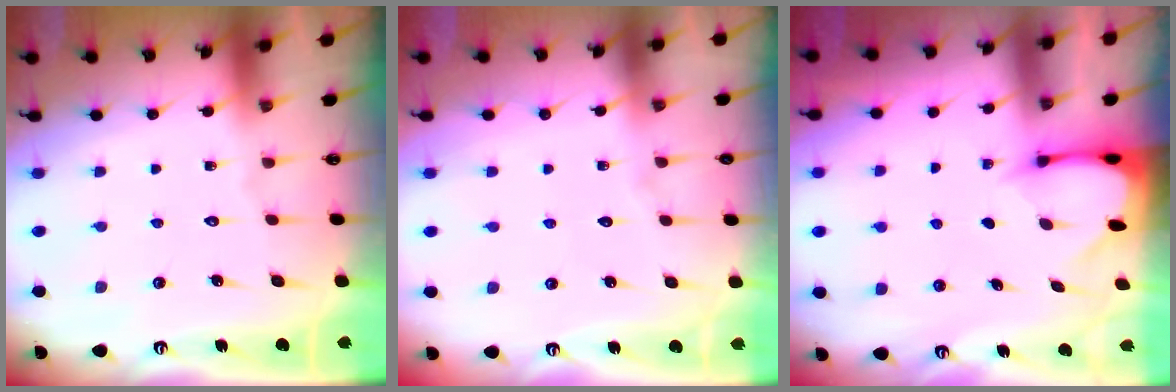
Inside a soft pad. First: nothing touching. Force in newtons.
{"total": 3.8, "press": 3.8, "slide": 0.3}
{"total": 2.3, "press": 2.3, "slide": 0.3}